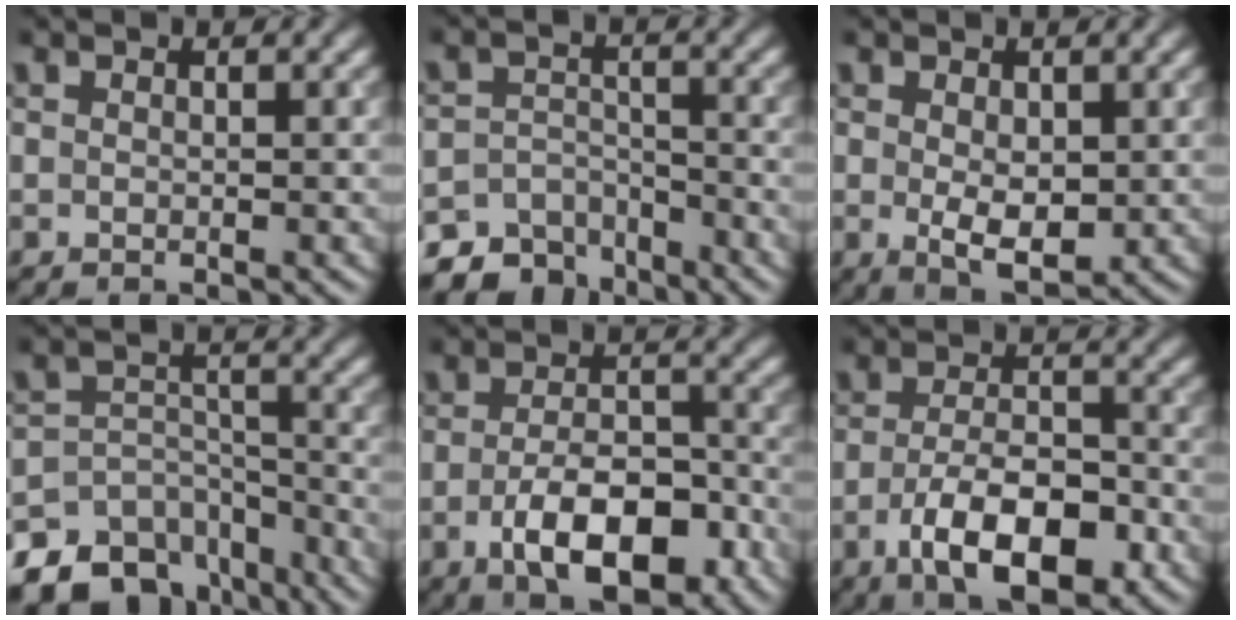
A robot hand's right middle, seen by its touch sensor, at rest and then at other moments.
{"total": 6.0, "force": [-5.1, 2.8, 1.2], "torque": [-0.008, -0.010, -0.083]}
{"total": 3.6, "force": [0.0, 2.0, 3.0], "torque": [-0.052, -0.006, 0.006]}
{"total": 11.0, "force": [-8.6, 6.2, 2.8], "torque": [-0.034, -0.001, -0.122]}
{"total": 7.7, "force": [-3.3, 3.6, 6.0], "torque": [-0.100, -0.002, -0.054]}
{"total": 7.5, "force": [-3.2, 3.2, 6.0], "torque": [-0.108, -0.005, -0.056]}